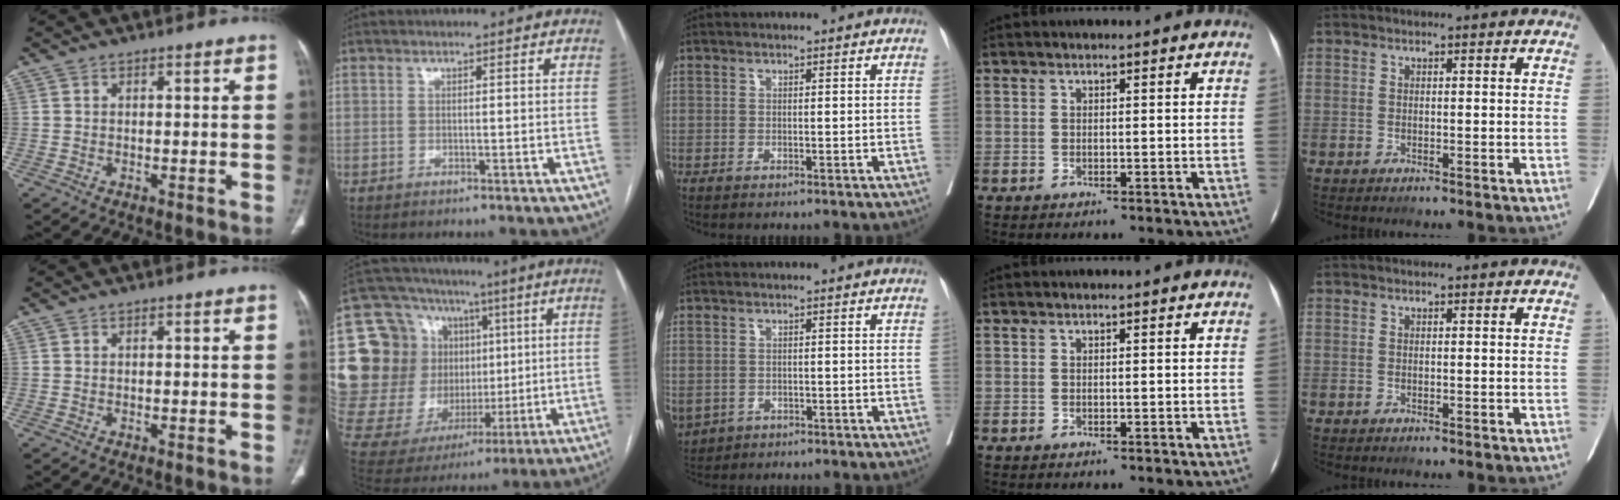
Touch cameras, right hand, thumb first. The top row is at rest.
{"index": {"total": 27.0, "force": [5.0, 21.7, 15.2], "torque": [-0.320, 0.080, 0.116]}, "middle": {"total": 8.6, "force": [-3.4, 7.0, 3.6], "torque": [-0.106, -0.004, -0.045]}}